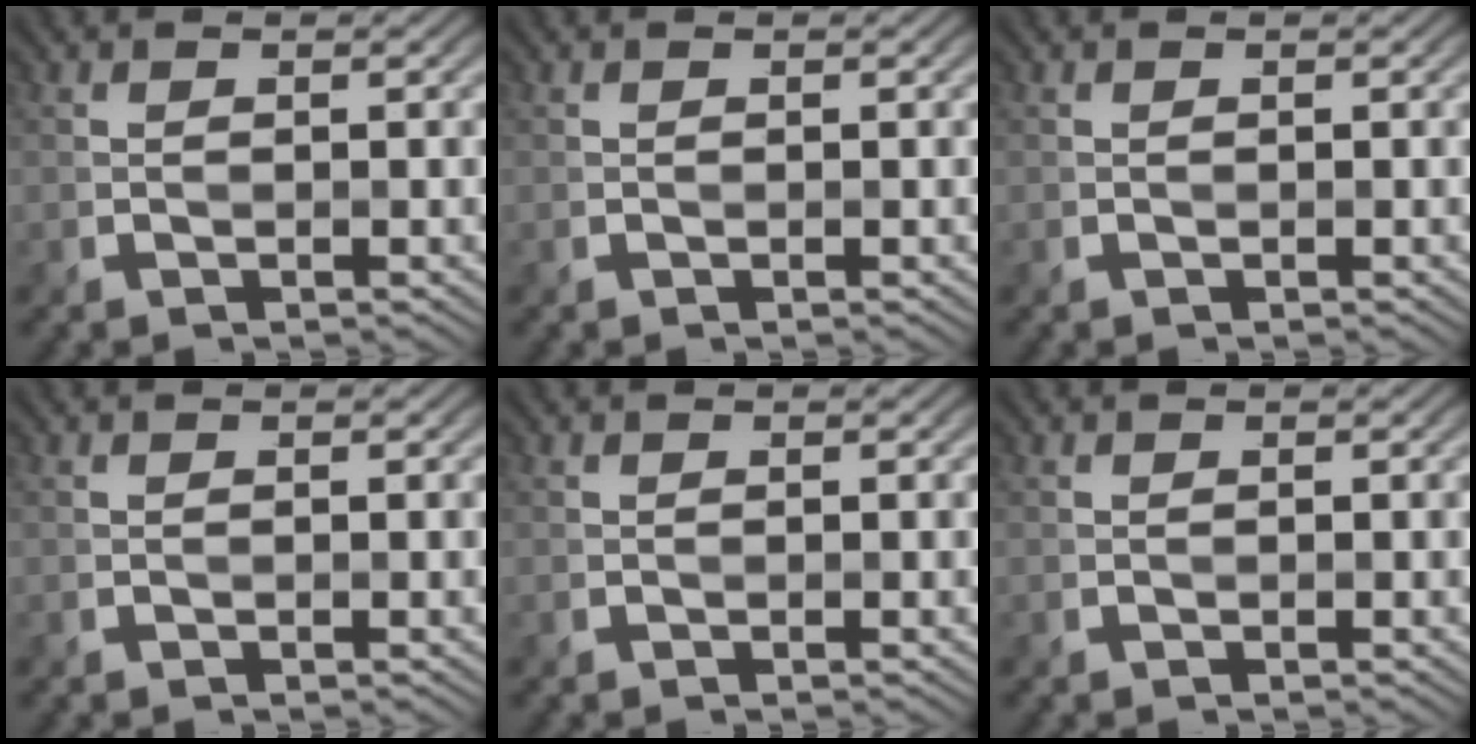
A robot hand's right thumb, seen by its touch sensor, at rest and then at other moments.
{"total": 0.0}
{"total": 0.0}
{"total": 0.0}
{"total": 0.0}
{"total": 0.0}